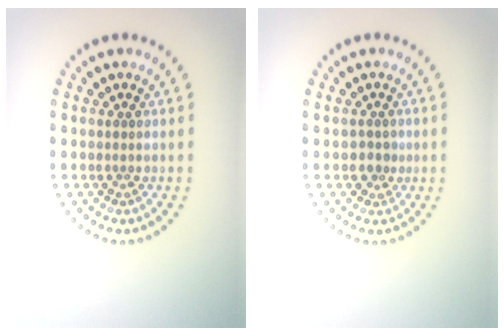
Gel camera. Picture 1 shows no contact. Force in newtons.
{"total": 1.6, "press": 1.3, "slide": 0.9}